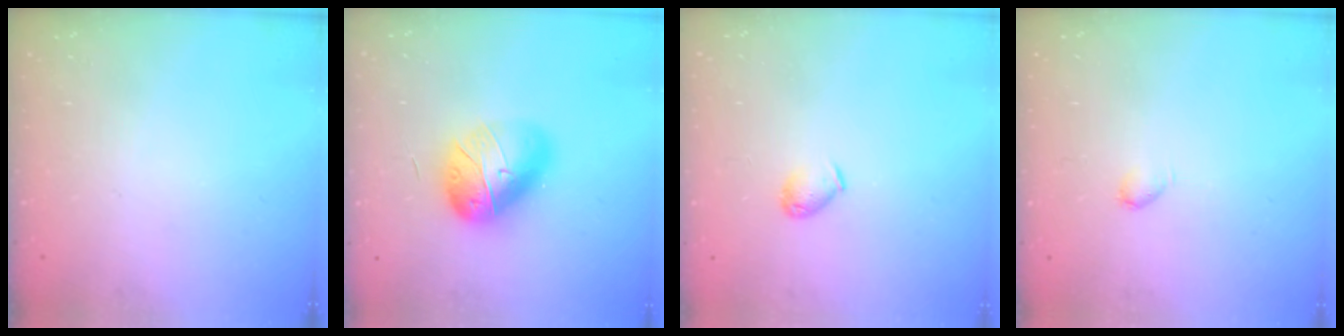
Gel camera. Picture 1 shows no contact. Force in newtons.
{"total": 16.1, "press": 16.1, "slide": 0.8}
{"total": 4.7, "press": 4.6, "slide": 0.9}
{"total": 2.3, "press": 2.3, "slide": 0.4}